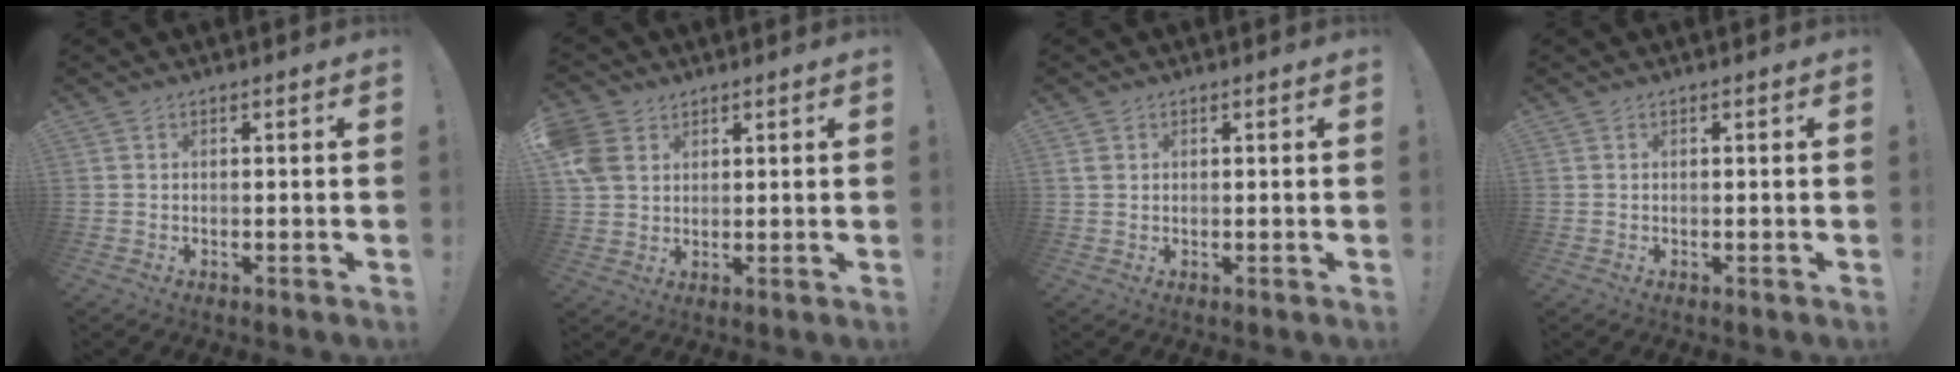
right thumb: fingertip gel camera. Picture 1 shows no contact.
{"total": 7.6, "force": [3.2, 6.0, 3.5], "torque": [-0.077, -0.004, 0.067]}
{"total": 1.5, "force": [0.7, 1.3, 0.4], "torque": [0.000, -0.001, 0.013]}
{"total": 0.0}